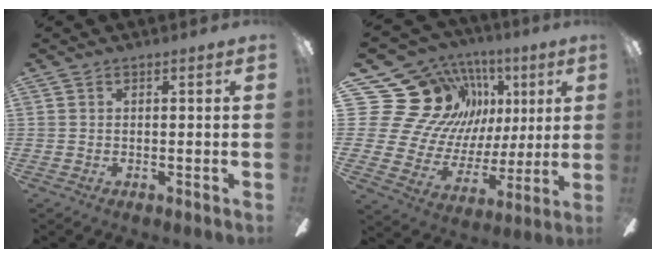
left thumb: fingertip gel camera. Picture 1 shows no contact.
{"total": 21.4, "force": [8.8, 17.5, 8.8], "torque": [-0.184, -0.068, 0.198]}